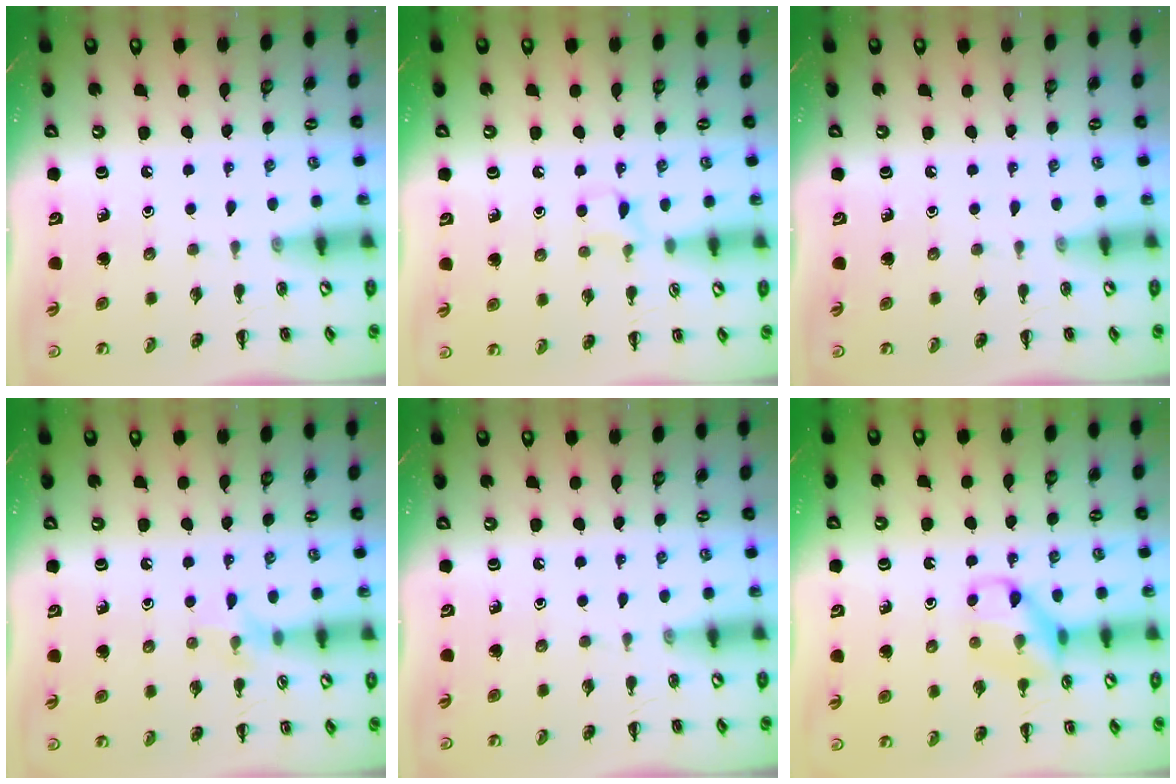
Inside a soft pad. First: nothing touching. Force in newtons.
{"total": 6.2, "press": 5.9, "slide": 1.9}
{"total": 0.0}
{"total": 7.0, "press": 6.8, "slide": 1.7}
{"total": 0.0}
{"total": 12.7, "press": 12.6, "slide": 1.1}